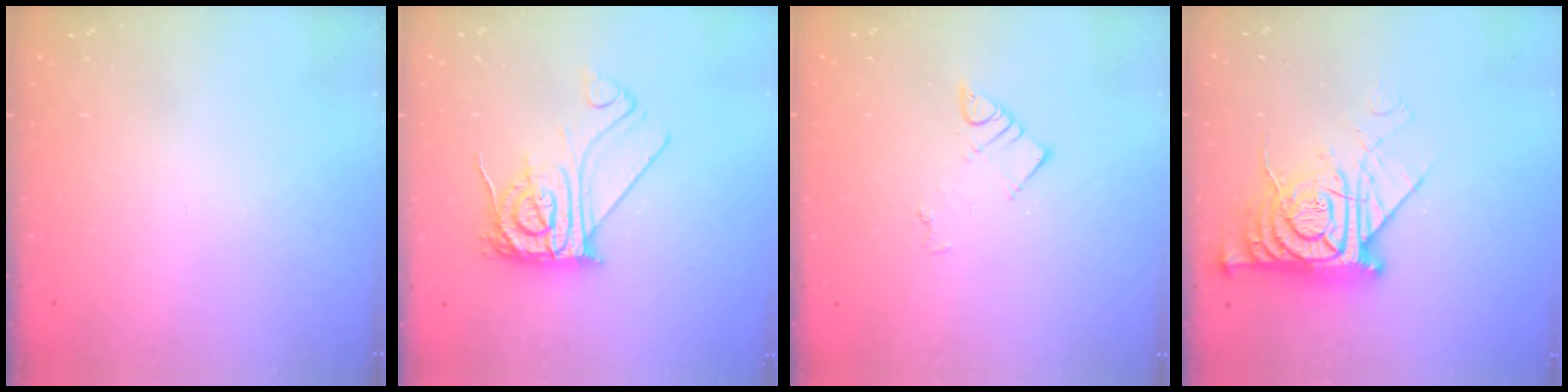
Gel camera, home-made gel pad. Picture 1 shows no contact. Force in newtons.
{"total": 11.8, "press": 11.8, "slide": 1.2}
{"total": 4.1, "press": 4.1, "slide": 0.2}
{"total": 14.0, "press": 13.9, "slide": 1.4}